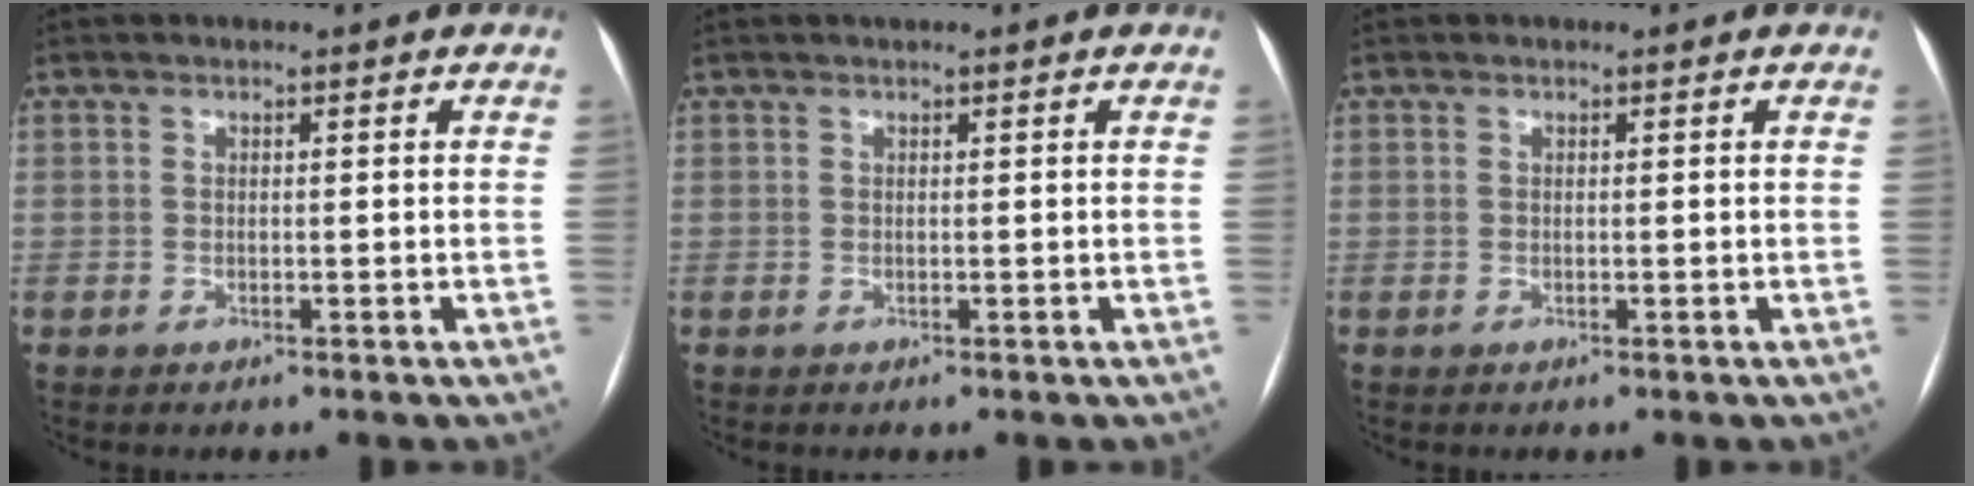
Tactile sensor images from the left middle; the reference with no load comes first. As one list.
[{"total": 0.9, "force": [0.7, 0.0, 0.5], "torque": [-0.008, 0.013, 0.013]}, {"total": 0.0}]